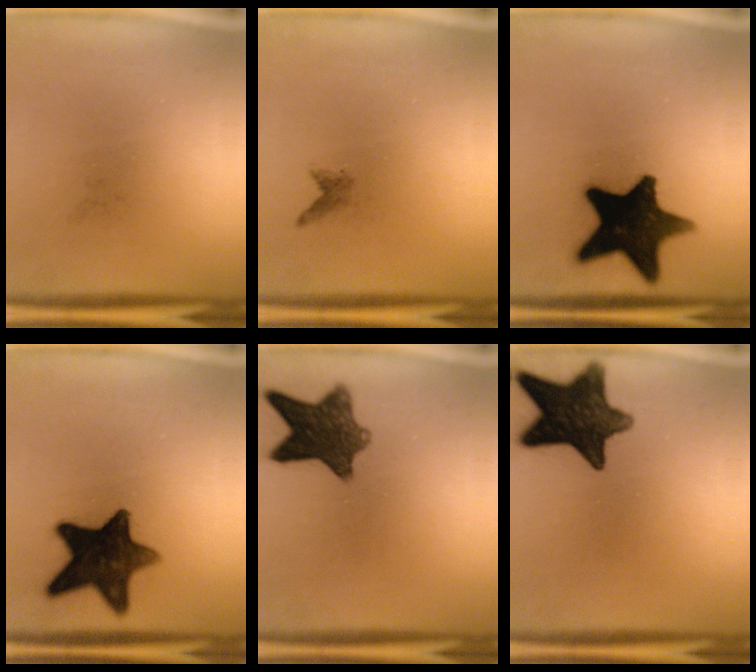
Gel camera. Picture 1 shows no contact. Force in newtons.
{"total": 1.0}
{"total": 17.9}
{"total": 14.5}
{"total": 10.3}
{"total": 14.3}